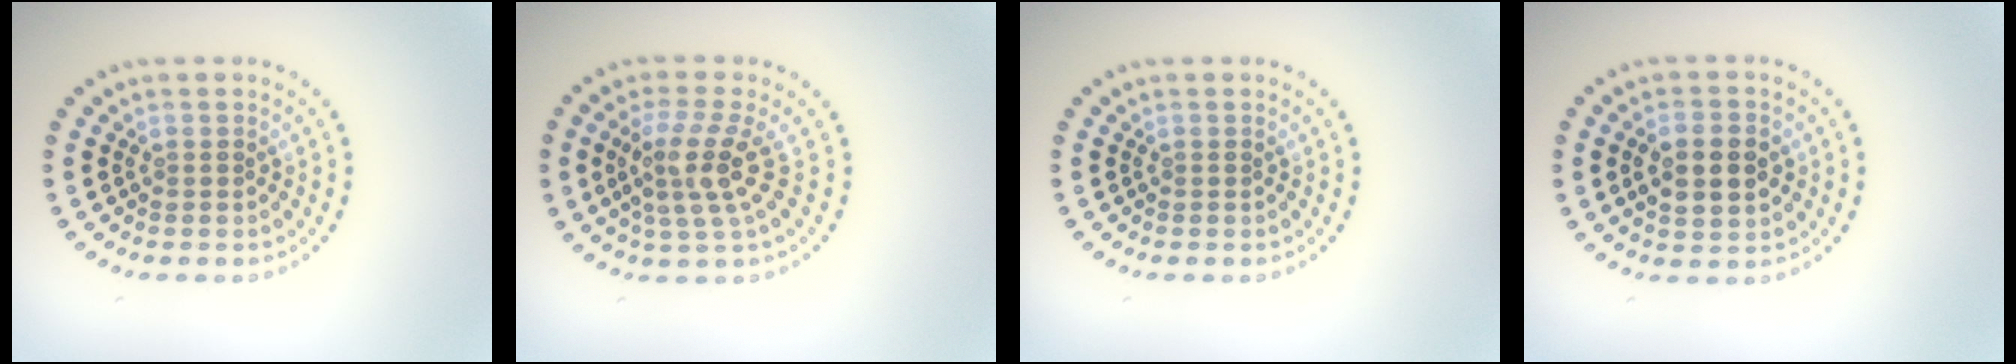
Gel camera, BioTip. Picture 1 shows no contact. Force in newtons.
{"total": 4.0, "press": 2.9, "slide": 2.8}
{"total": 0.0}
{"total": 4.7, "press": 4.7, "slide": 0.4}